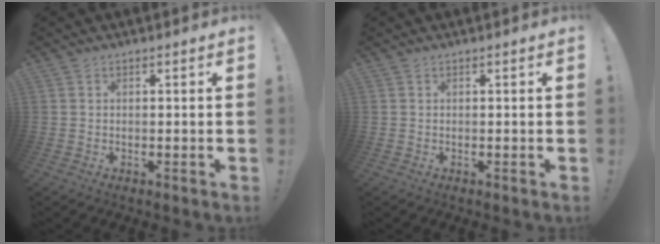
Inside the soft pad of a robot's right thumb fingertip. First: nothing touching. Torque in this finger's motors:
{"motor_torque": [0.00, 0.00, 0.00, 0.00, 0.00]}